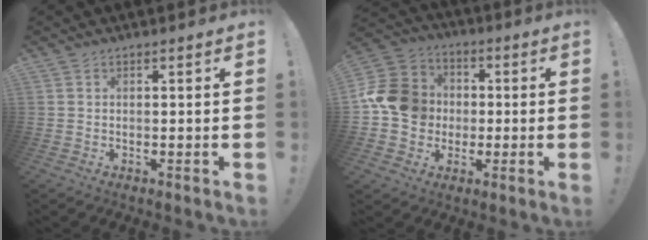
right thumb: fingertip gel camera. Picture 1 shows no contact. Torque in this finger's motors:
{"motor_torque": [1.21, 1.63, 0.64, -0.60, 0.10]}